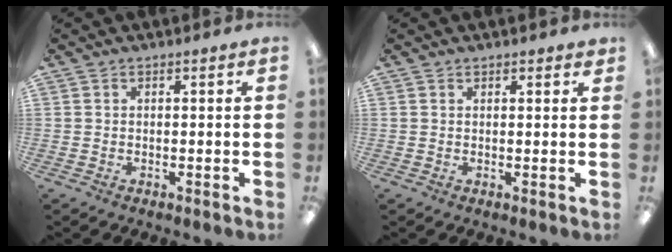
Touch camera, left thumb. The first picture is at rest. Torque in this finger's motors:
{"motor_torque": [-0.13, -0.01, -0.25, 0.00, 0.01]}